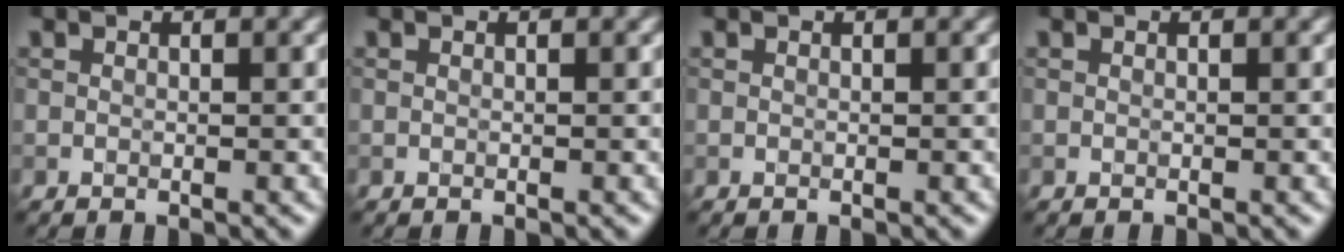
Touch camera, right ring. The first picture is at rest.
{"total": 0.0}
{"total": 0.0}
{"total": 0.0}